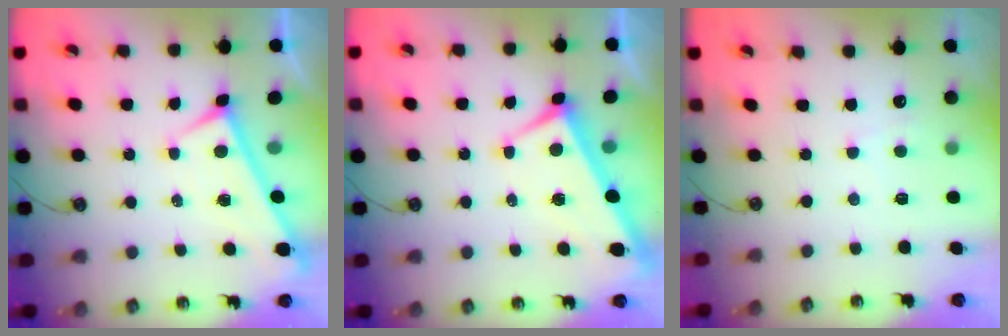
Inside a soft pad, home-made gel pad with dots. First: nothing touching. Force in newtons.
{"total": 3.2, "press": 3.1, "slide": 0.7}
{"total": 4.0, "press": 4.0, "slide": 0.4}